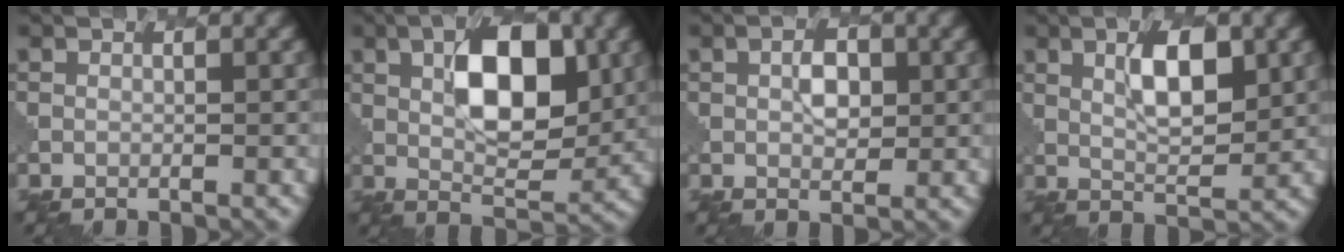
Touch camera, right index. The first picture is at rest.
{"total": 8.4, "force": [2.2, 4.0, 7.1], "torque": [-0.103, 0.006, 0.035]}
{"total": 2.4, "force": [0.7, 1.5, 1.8], "torque": [-0.026, 0.001, 0.011]}
{"total": 5.0, "force": [1.9, 1.8, 4.2], "torque": [-0.072, -0.001, 0.034]}